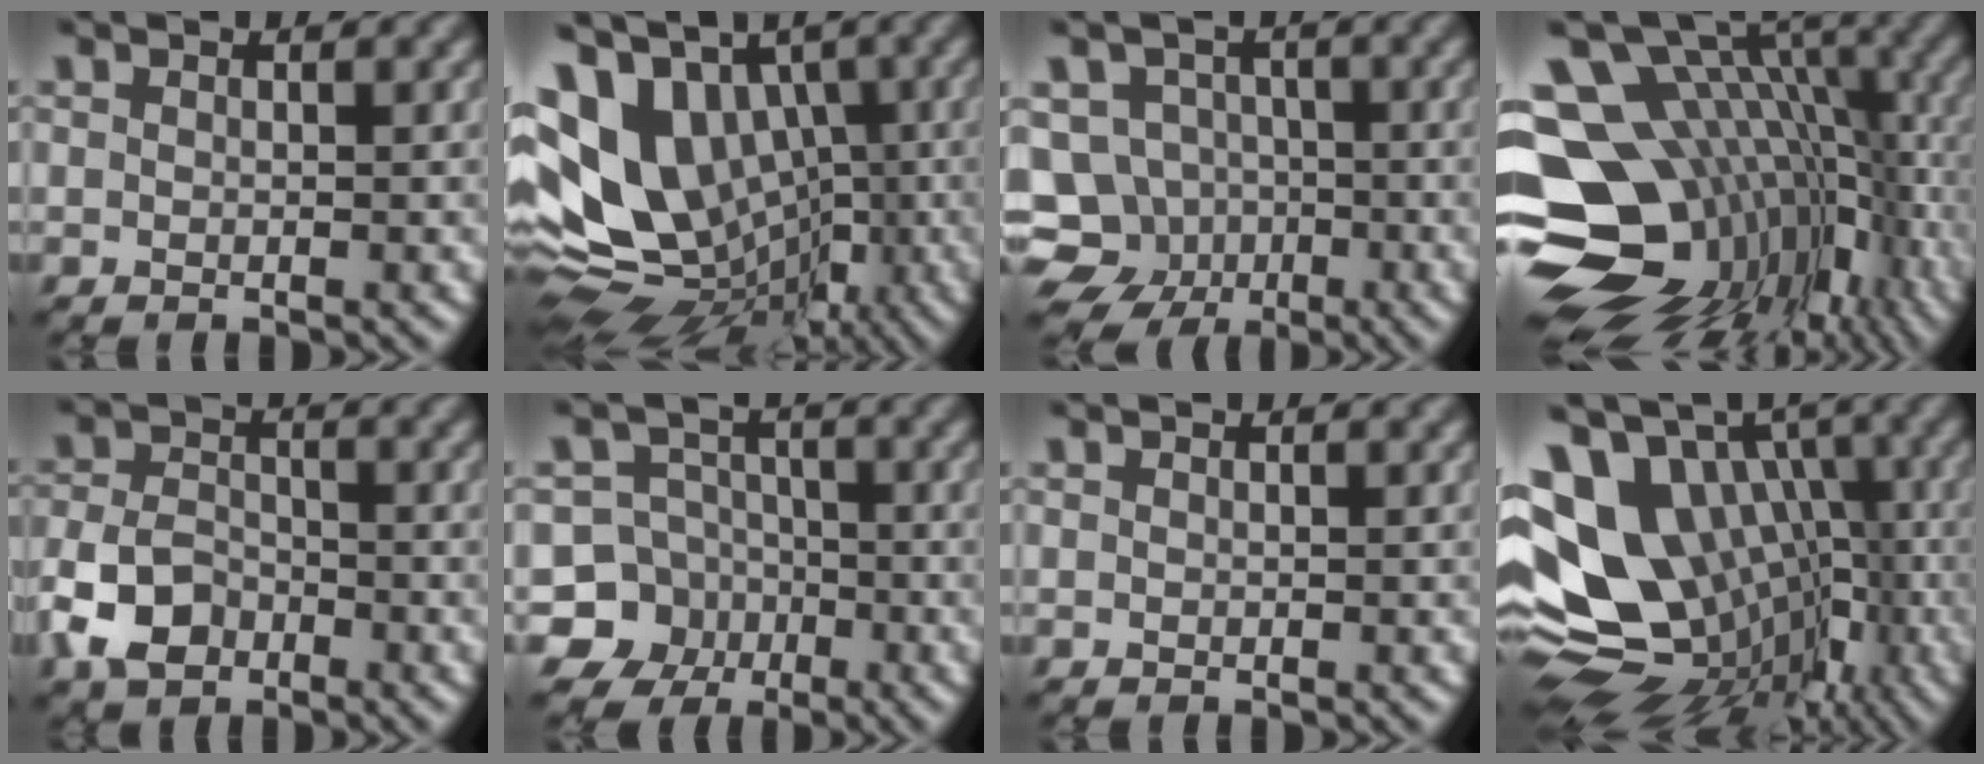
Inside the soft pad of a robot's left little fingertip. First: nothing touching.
{"total": 13.3, "force": [1.8, 9.7, 9.0], "torque": [-0.167, 0.001, 0.041]}
{"total": 9.2, "force": [-4.4, 7.6, 2.7], "torque": [-0.023, -0.002, -0.087]}
{"total": 17.8, "force": [-3.1, 11.8, 12.9], "torque": [-0.213, 0.003, -0.009]}
{"total": 4.9, "force": [-2.7, 3.2, 2.5], "torque": [-0.056, 0.000, -0.058]}
{"total": 11.1, "force": [-4.9, 9.8, 1.5], "torque": [-0.053, -0.017, -0.091]}
{"total": 0.0}
{"total": 15.5, "force": [0.1, 11.3, 10.6], "torque": [-0.182, -0.004, 0.039]}